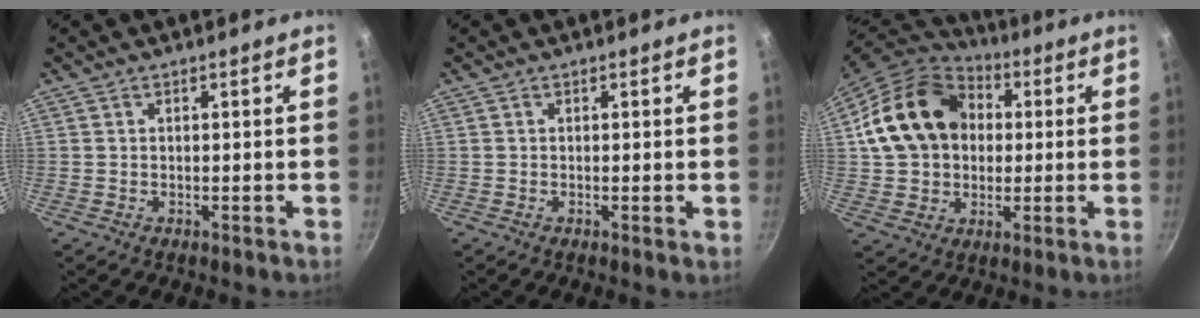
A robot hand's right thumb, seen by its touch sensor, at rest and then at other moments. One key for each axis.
{"total": 0.6, "fx": -0.1, "fy": 0.0, "fz": 0.6, "tx": -0.009, "ty": -0.003, "tz": -0.003}
{"total": 19.4, "fx": 3.3, "fy": 15.2, "fz": 11.7, "tx": -0.185, "ty": 0.028, "tz": 0.054}